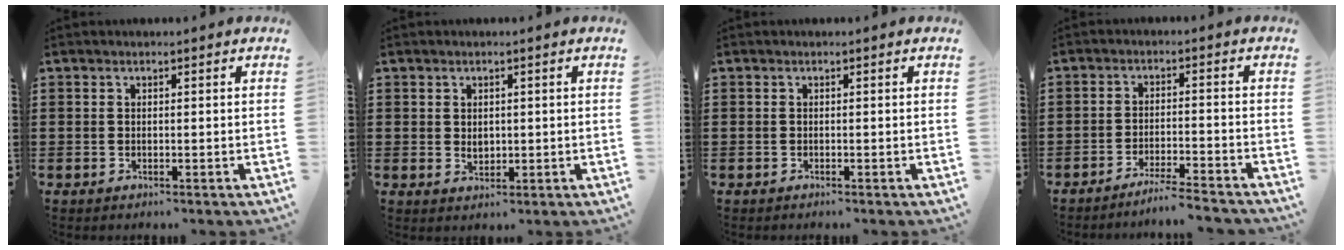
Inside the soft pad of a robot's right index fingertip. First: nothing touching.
{"total": 1.6, "force": [0.2, 1.1, 1.1], "torque": [-0.024, 0.004, 0.005]}
{"total": 0.0}
{"total": 4.1, "force": [-3.9, -0.7, 1.2], "torque": [-0.022, -0.008, -0.078]}